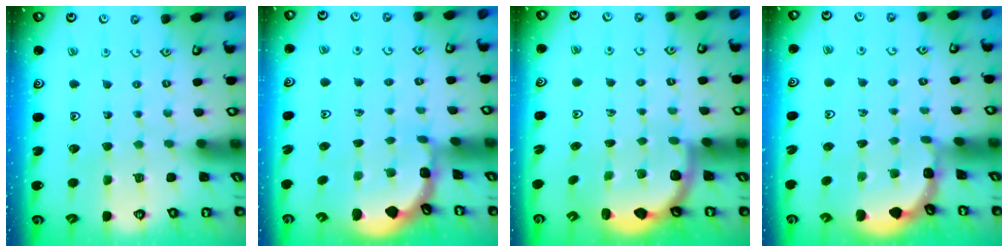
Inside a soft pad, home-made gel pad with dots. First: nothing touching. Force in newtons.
{"total": 1.6, "press": 1.5, "slide": 0.2}
{"total": 3.1, "press": 2.7, "slide": 1.5}
{"total": 1.7, "press": 1.7, "slide": 0.1}